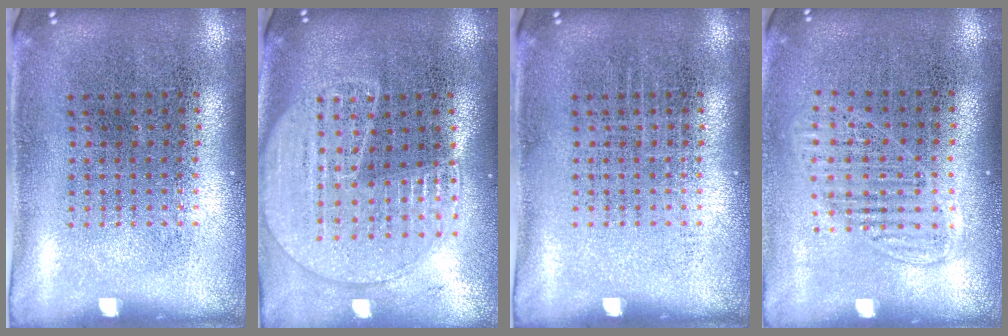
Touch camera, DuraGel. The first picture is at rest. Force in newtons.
{"total": 1.8, "press": 1.7, "slide": 0.6}
{"total": 0.0}
{"total": 1.3, "press": 1.2, "slide": 0.6}